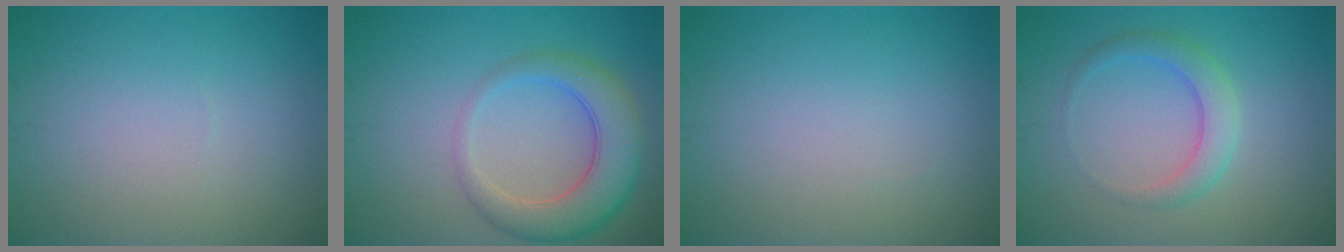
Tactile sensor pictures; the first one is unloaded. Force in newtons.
{"total": 5.8, "press": 5.8, "slide": 0.5}
{"total": 0.0}
{"total": 2.8, "press": 2.8, "slide": 0.1}